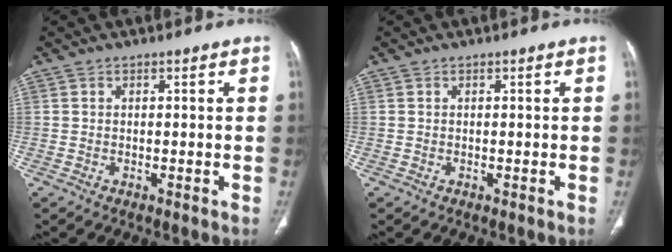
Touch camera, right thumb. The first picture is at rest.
{"total": 0.0}